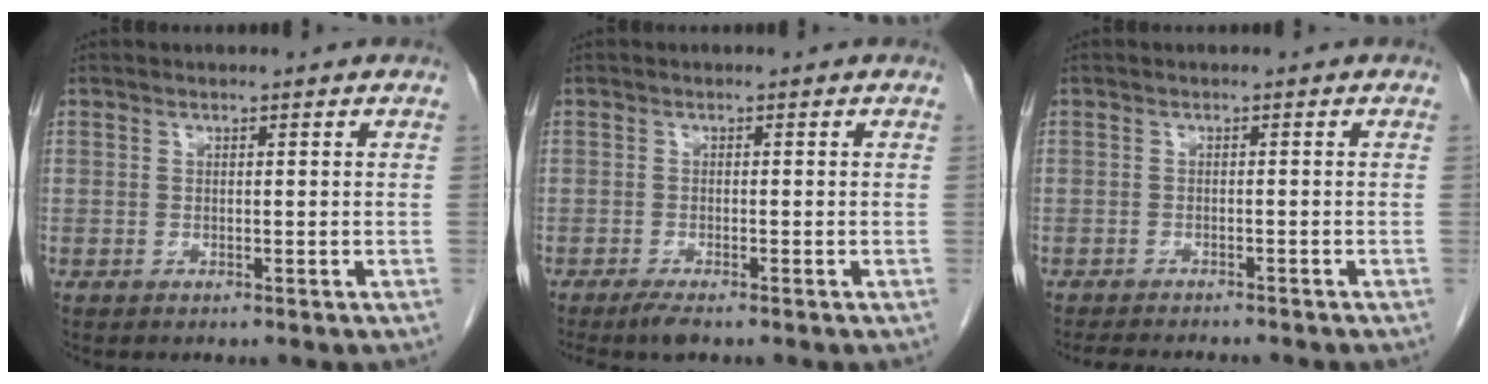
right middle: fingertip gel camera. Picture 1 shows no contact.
{"total": 2.6, "force": [-2.0, 0.3, 1.6], "torque": [-0.034, -0.007, -0.036]}
{"total": 7.1, "force": [-6.5, 1.2, 2.7], "torque": [-0.036, -0.006, -0.090]}